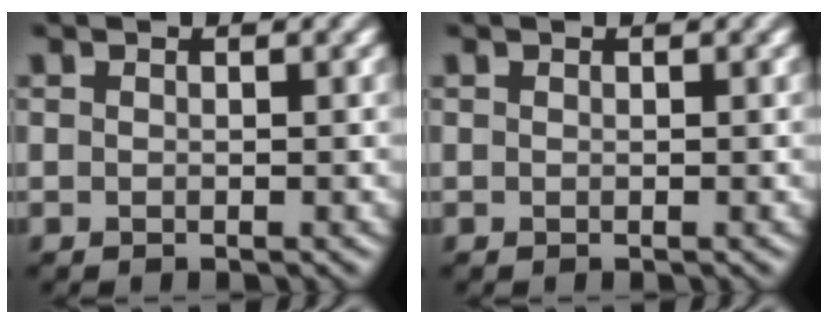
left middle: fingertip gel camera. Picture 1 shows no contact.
{"total": 0.0}